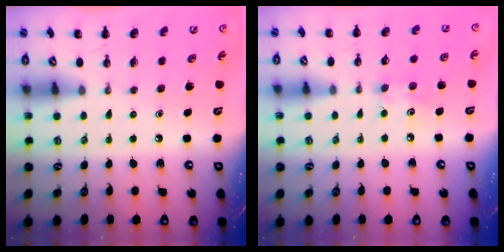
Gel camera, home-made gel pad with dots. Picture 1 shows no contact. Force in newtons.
{"total": 5.1, "press": 5.0, "slide": 0.9}